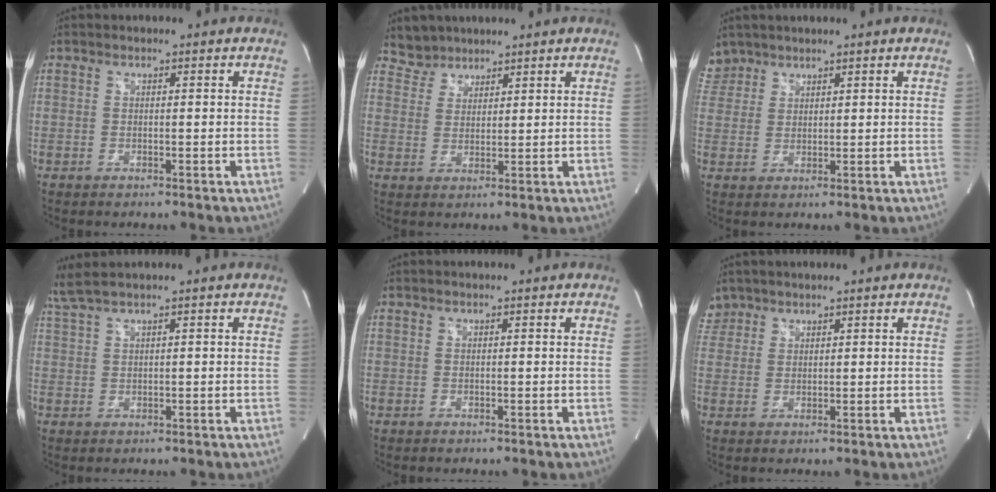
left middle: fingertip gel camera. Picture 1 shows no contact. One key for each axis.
{"total": 3.7, "fx": 3.2, "fy": 1.8, "fz": -0.6, "tx": 0.015, "ty": 0.006, "tz": 0.058}
{"total": 4.1, "fx": 3.5, "fy": 2.2, "fz": -0.3, "tx": 0.009, "ty": 0.013, "tz": 0.073}
{"total": 3.5, "fx": 2.8, "fy": -0.7, "fz": 1.9, "tx": -0.053, "ty": 0.024, "tz": 0.064}
{"total": 0.0}
{"total": 3.3, "fx": 2.7, "fy": 1.9, "fz": -0.3, "tx": 0.008, "ty": 0.011, "tz": 0.054}